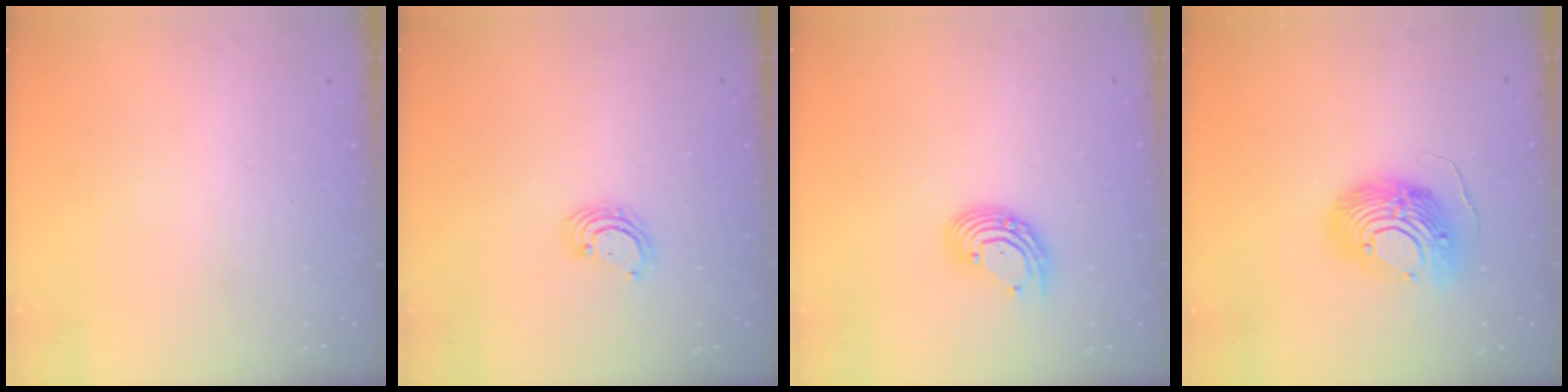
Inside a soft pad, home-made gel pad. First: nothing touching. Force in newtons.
{"total": 4.0, "press": 3.9, "slide": 0.2}
{"total": 8.3, "press": 8.2, "slide": 0.7}
{"total": 13.7, "press": 13.7, "slide": 1.2}